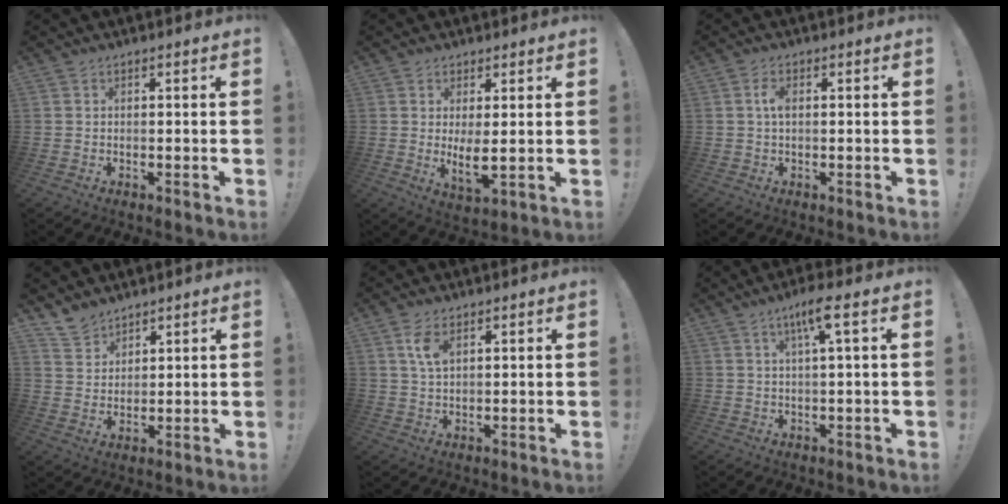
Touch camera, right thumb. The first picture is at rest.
{"total": 5.9, "force": [1.2, 1.7, 5.5], "torque": [-0.076, -0.028, 0.024]}
{"total": 3.0, "force": [0.3, 1.5, 2.6], "torque": [-0.047, 0.005, 0.003]}
{"total": 6.1, "force": [5.1, 3.1, 1.0], "torque": [-0.020, -0.036, 0.101]}
{"total": 5.3, "force": [2.2, 2.5, 4.1], "torque": [-0.071, -0.003, 0.038]}
{"total": 6.4, "force": [2.6, 0.3, 5.9], "torque": [-0.096, -0.006, 0.034]}